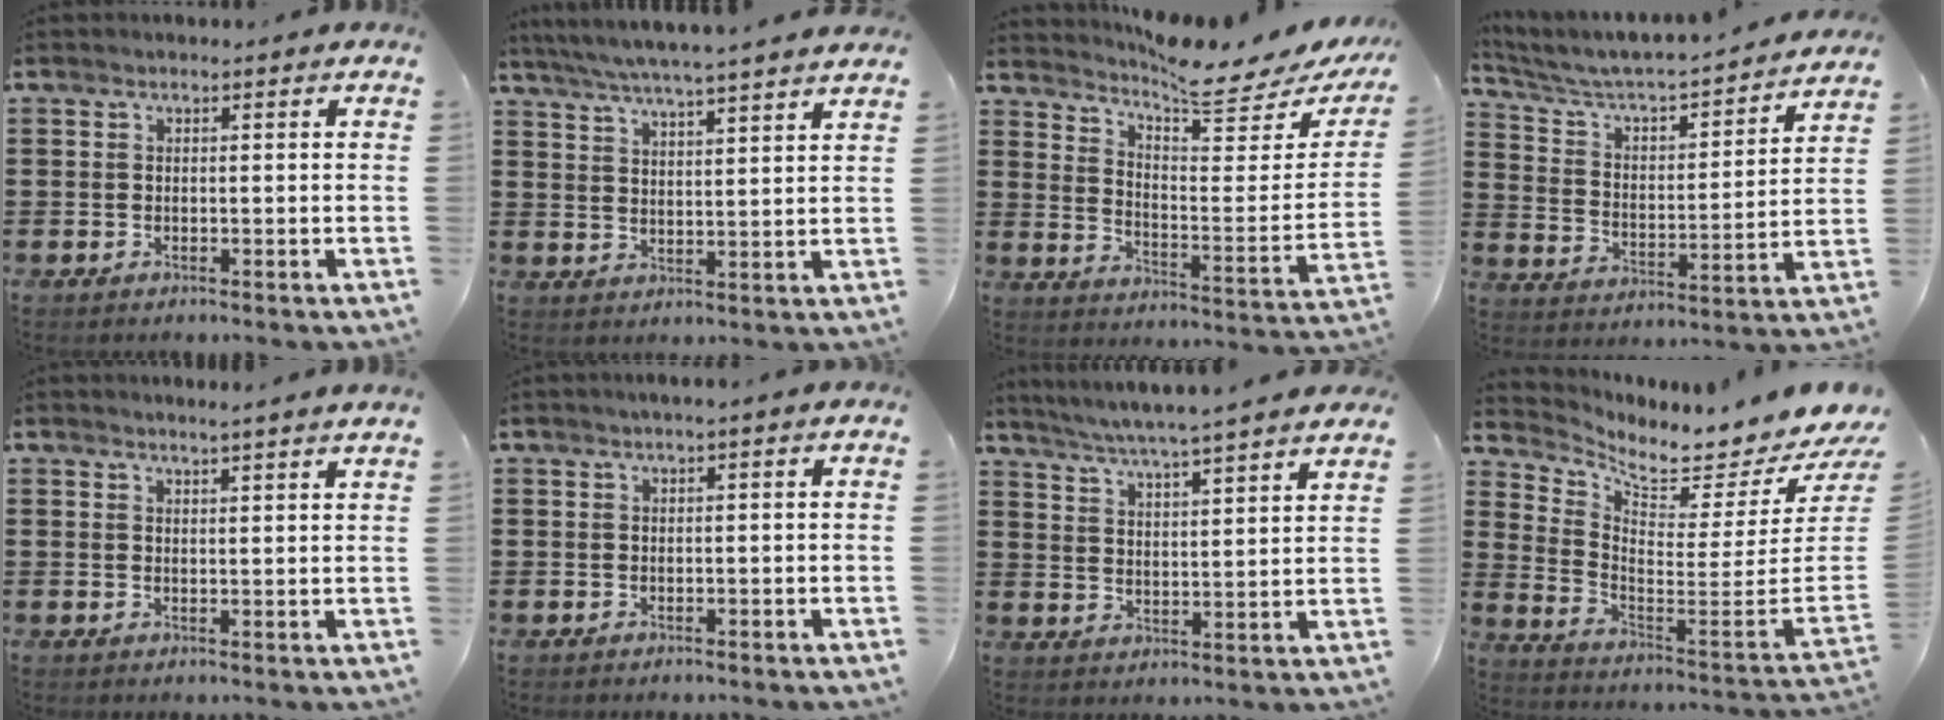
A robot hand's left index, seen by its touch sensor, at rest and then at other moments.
{"total": 4.9, "force": [4.7, -0.5, 1.4], "torque": [-0.045, -0.028, 0.081]}
{"total": 7.2, "force": [6.4, 0.6, 3.2], "torque": [-0.069, -0.054, 0.104]}
{"total": 4.1, "force": [3.7, 0.7, 1.5], "torque": [-0.051, -0.036, 0.050]}
{"total": 2.2, "force": [2.1, -0.6, 0.3], "torque": [-0.010, -0.004, 0.041]}
{"total": 0.7, "force": [0.2, 0.0, 0.7], "torque": [-0.009, -0.003, 0.003]}
{"total": 4.8, "force": [4.5, -1.0, 1.5], "torque": [-0.047, -0.033, 0.074]}
{"total": 5.2, "force": [4.7, 0.4, 2.1], "torque": [-0.059, -0.068, 0.070]}